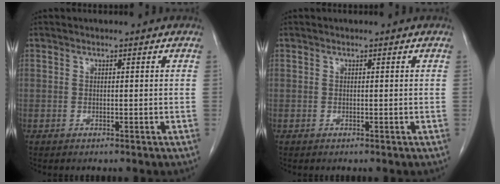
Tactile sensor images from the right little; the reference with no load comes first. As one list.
[{"total": 0.0}]